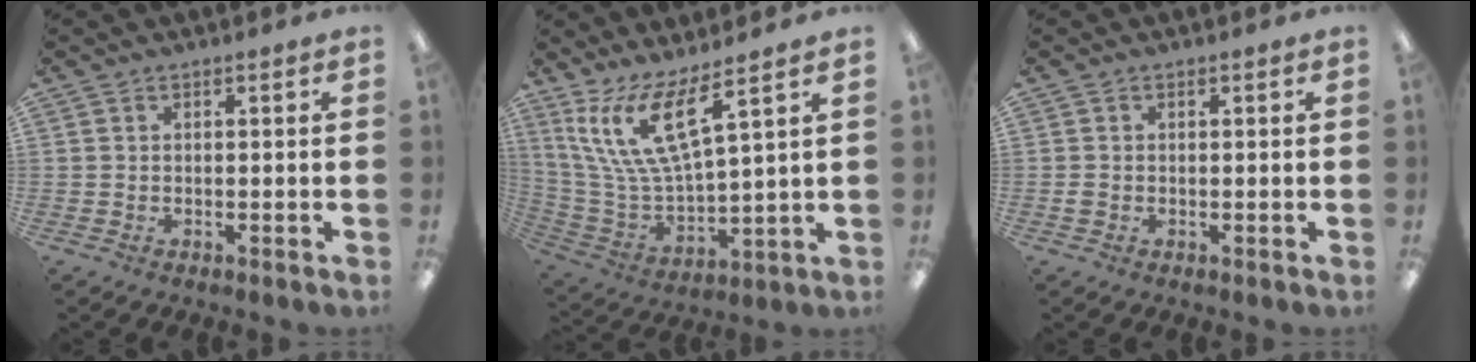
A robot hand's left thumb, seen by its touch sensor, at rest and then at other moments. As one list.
[{"total": 15.3, "force": [9.2, 4.3, 11.5], "torque": [-0.262, -0.040, 0.159]}, {"total": 1.0, "force": [-0.2, 0.8, 0.4], "torque": [-0.008, 0.003, -0.004]}]